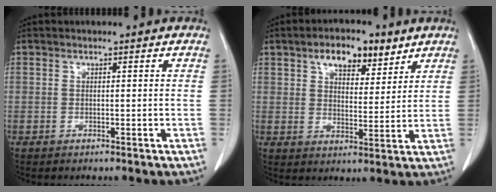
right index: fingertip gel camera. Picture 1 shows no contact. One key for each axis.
{"total": 8.1, "fx": 5.0, "fy": 3.9, "fz": 5.1, "tx": -0.078, "ty": 0.009, "tz": 0.080}